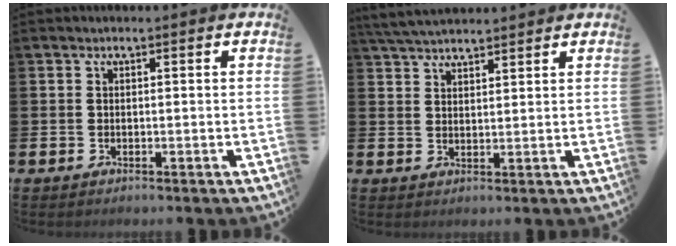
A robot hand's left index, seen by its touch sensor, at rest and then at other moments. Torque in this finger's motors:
{"motor_torque": [-0.13, -0.94, 0.65, 0.21]}